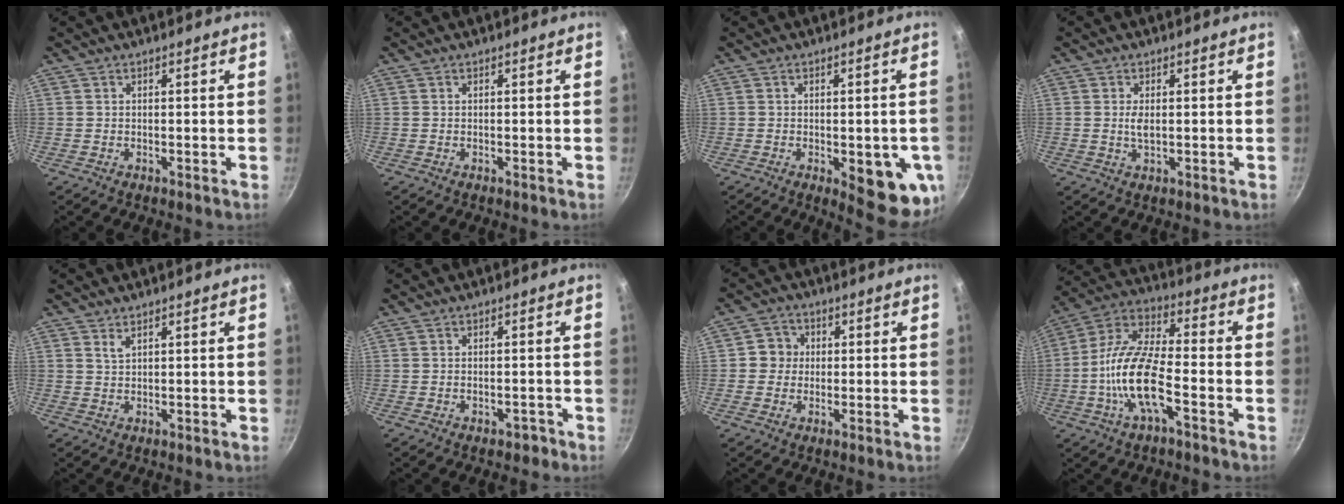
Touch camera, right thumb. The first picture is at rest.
{"total": 0.0}
{"total": 11.8, "force": [-3.8, 4.8, 10.1], "torque": [-0.106, -0.001, -0.033]}
{"total": 2.3, "force": [0.2, 1.0, 2.0], "torque": [-0.043, -0.004, 0.006]}
{"total": 1.5, "force": [1.1, 0.5, 0.8], "torque": [-0.013, -0.007, 0.024]}
{"total": 1.6, "force": [-1.1, 0.9, 0.6], "torque": [-0.008, 0.017, -0.011]}
{"total": 4.8, "force": [0.2, 4.6, 1.5], "torque": [0.002, 0.009, -0.003]}
{"total": 15.3, "force": [-4.2, 5.8, 13.5], "torque": [-0.276, 0.039, -0.081]}